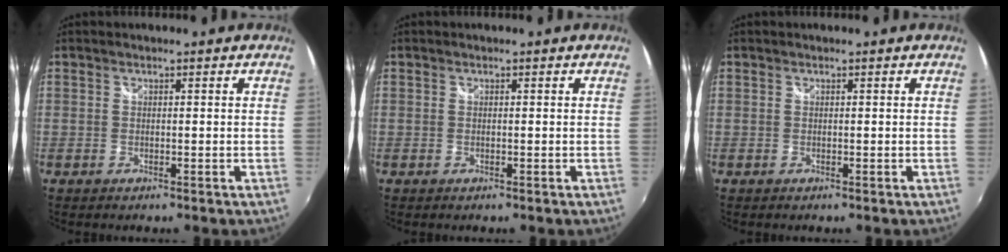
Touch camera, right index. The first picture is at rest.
{"total": 0.0}
{"total": 0.0}